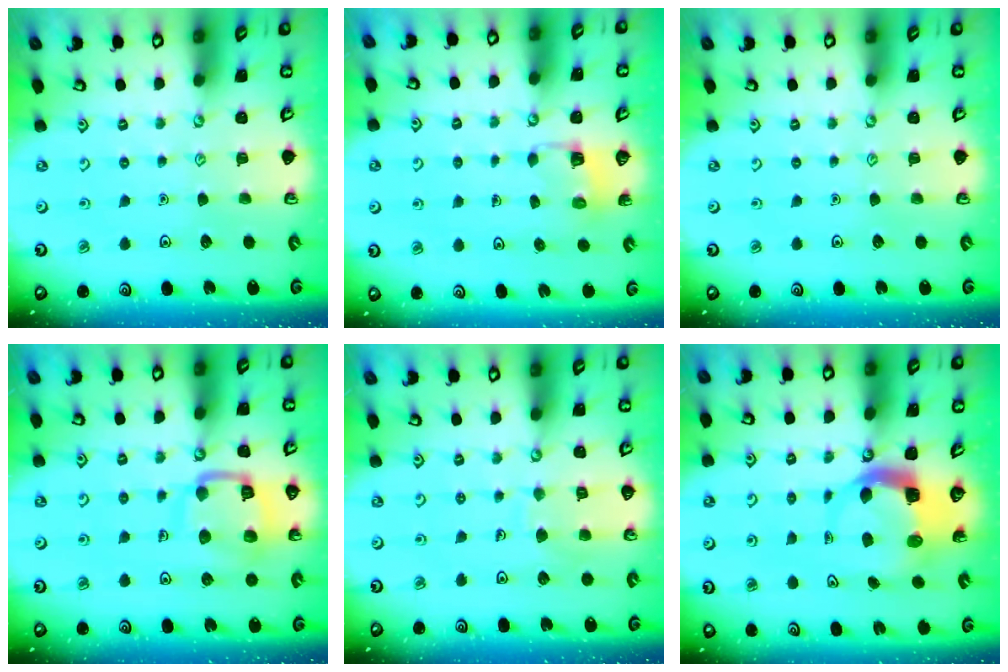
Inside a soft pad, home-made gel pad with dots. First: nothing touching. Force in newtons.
{"total": 2.9, "press": 2.9, "slide": 0.2}
{"total": 0.0}
{"total": 13.2, "press": 13.2, "slide": 1.4}
{"total": 7.8, "press": 7.8, "slide": 0.4}
{"total": 5.6, "press": 5.5, "slide": 0.9}